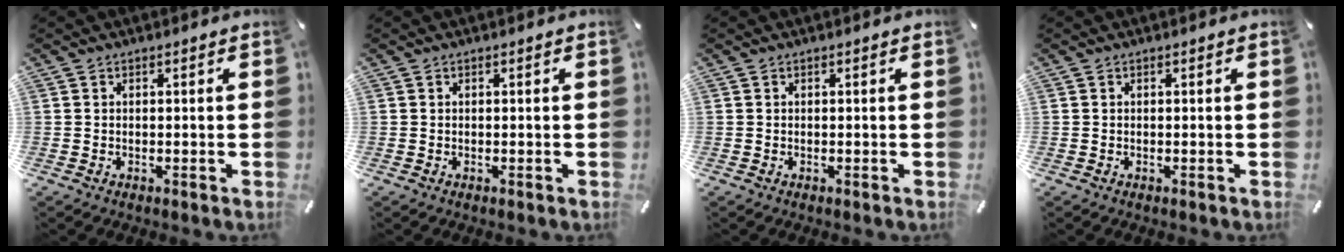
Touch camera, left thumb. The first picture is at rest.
{"total": 0.0}
{"total": 0.0}
{"total": 0.0}